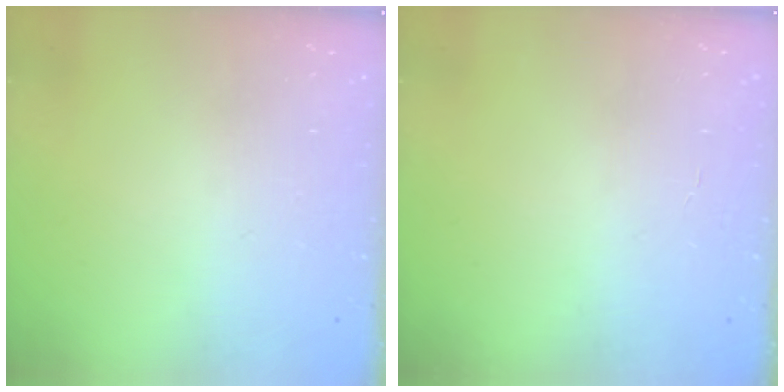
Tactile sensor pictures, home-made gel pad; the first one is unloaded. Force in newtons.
{"total": 0.9, "press": 0.9, "slide": 0.1}